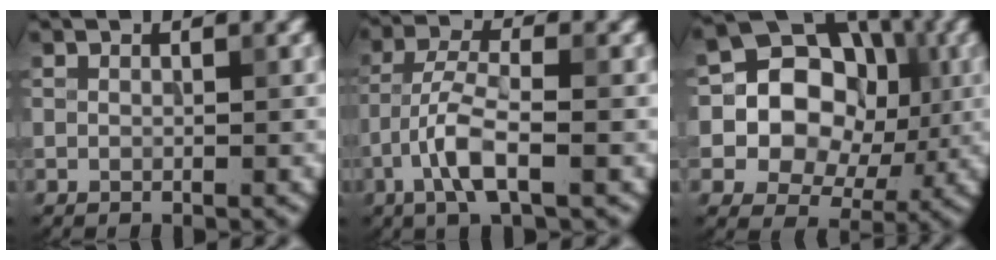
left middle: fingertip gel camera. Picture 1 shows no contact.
{"total": 4.7, "force": [-2.0, 1.3, 4.0], "torque": [-0.084, 0.006, -0.046]}
{"total": 12.1, "force": [0.8, 10.6, 5.9], "torque": [-0.092, 0.024, -0.007]}